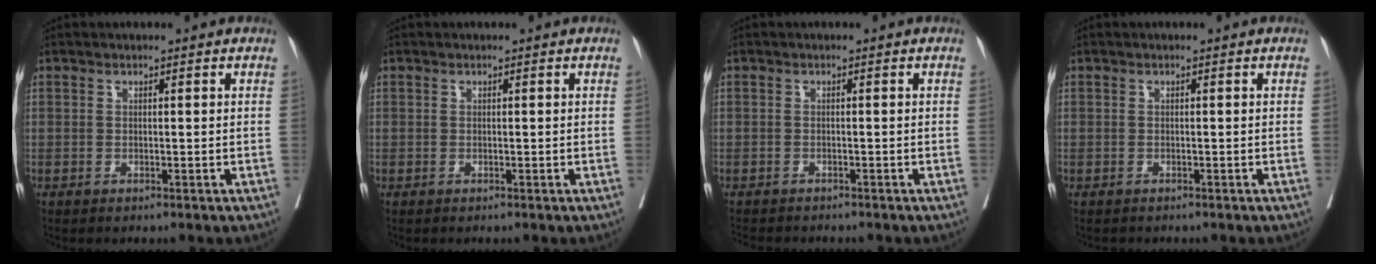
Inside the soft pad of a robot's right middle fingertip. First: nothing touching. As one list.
[{"total": 0.0}, {"total": 5.7, "force": [-5.2, 1.4, 2.0], "torque": [-0.028, -0.006, -0.074]}, {"total": 1.0, "force": [-0.9, 0.4, 0.2], "torque": [-0.009, -0.002, -0.015]}]